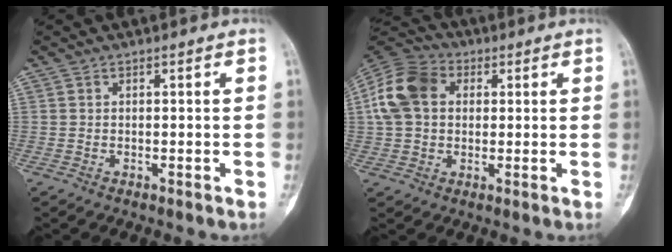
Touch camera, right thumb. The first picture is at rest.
{"total": 12.7, "force": [2.6, 9.4, 8.1], "torque": [-0.149, 0.024, 0.038]}